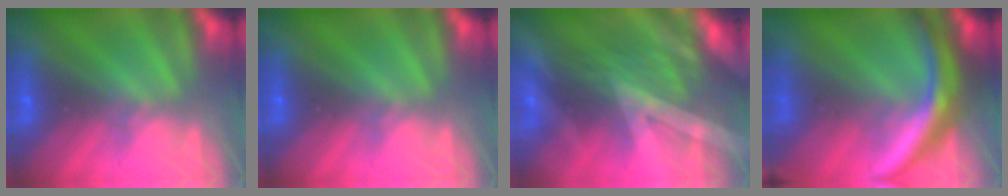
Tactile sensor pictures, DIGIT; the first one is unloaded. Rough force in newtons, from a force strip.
{"total": 0.0}
{"total": 2.9}
{"total": 11.8}